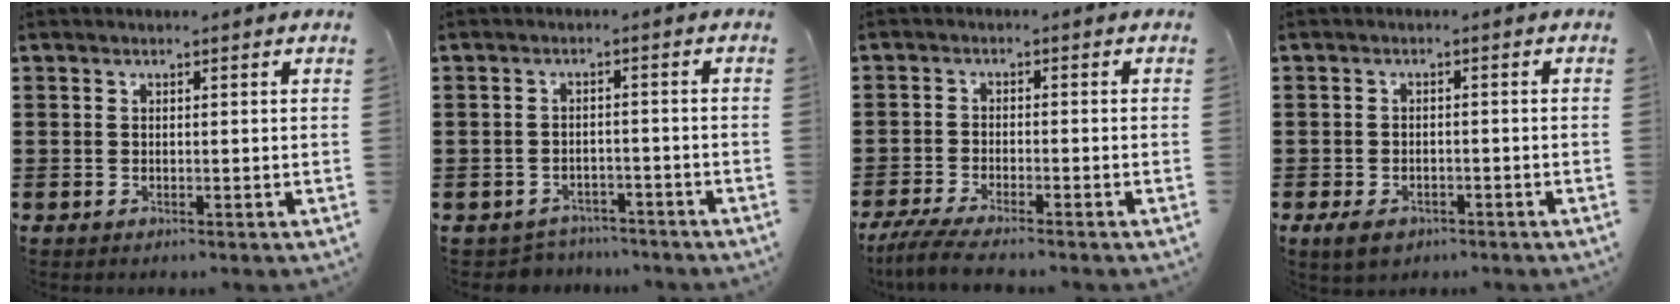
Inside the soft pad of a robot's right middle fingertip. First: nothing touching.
{"total": 2.7, "force": [-2.6, 0.6, -0.4], "torque": [-0.004, -0.001, -0.058]}
{"total": 4.2, "force": [-3.8, 0.1, 1.8], "torque": [-0.052, -0.016, -0.077]}
{"total": 2.3, "force": [-1.6, 1.3, 1.0], "torque": [-0.022, 0.001, -0.031]}